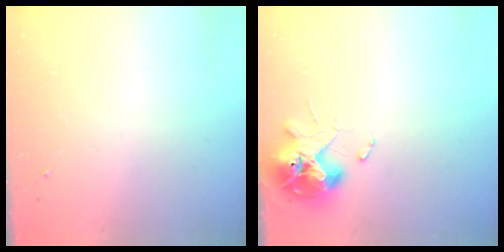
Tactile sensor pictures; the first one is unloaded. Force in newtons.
{"total": 13.0, "press": 12.8, "slide": 1.8}